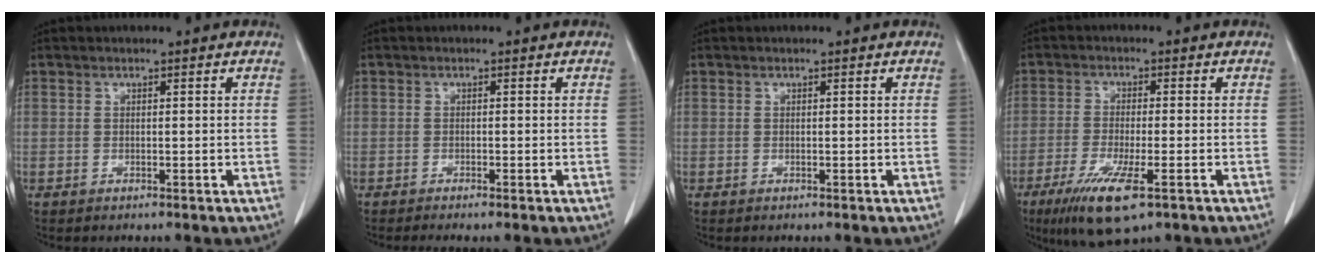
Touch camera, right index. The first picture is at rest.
{"total": 1.9, "force": [-1.5, -0.2, 1.0], "torque": [-0.017, -0.003, -0.023]}
{"total": 0.0}
{"total": 9.3, "force": [-5.1, 1.5, 7.6], "torque": [-0.144, -0.026, -0.086]}